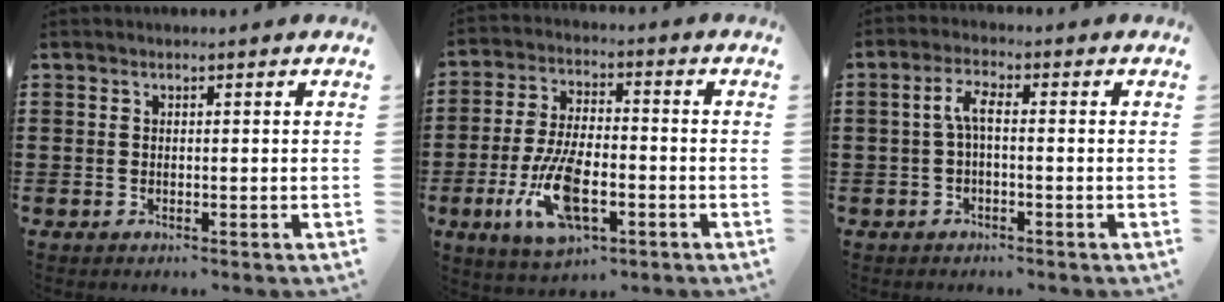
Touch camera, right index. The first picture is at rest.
{"total": 11.4, "force": [-4.1, 4.7, 9.6], "torque": [-0.220, -0.013, -0.076]}
{"total": 3.6, "force": [-0.3, 1.1, 3.4], "torque": [-0.081, 0.002, -0.014]}